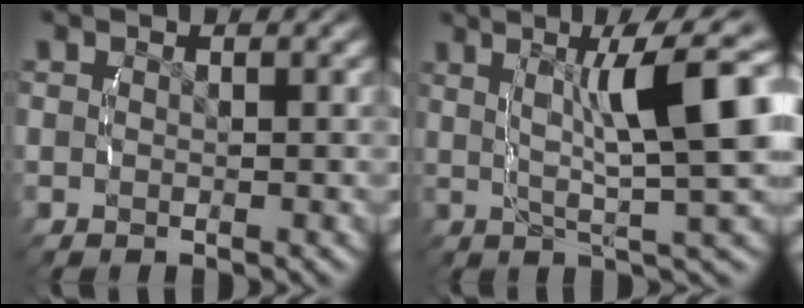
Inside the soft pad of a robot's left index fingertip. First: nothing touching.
{"total": 9.3, "force": [2.1, 2.3, 8.7], "torque": [-0.123, 0.022, 0.030]}